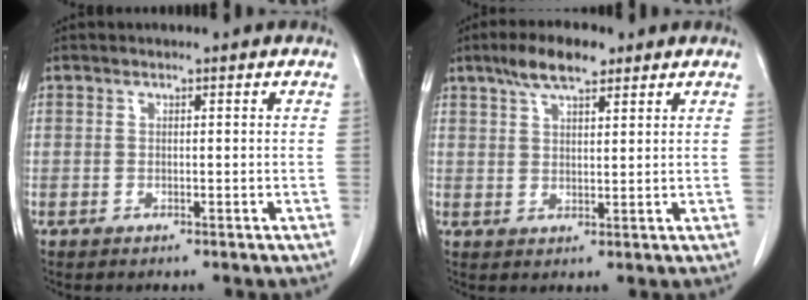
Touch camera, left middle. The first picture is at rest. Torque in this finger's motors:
{"motor_torque": [0.58, -0.53, -0.05, 0.02]}